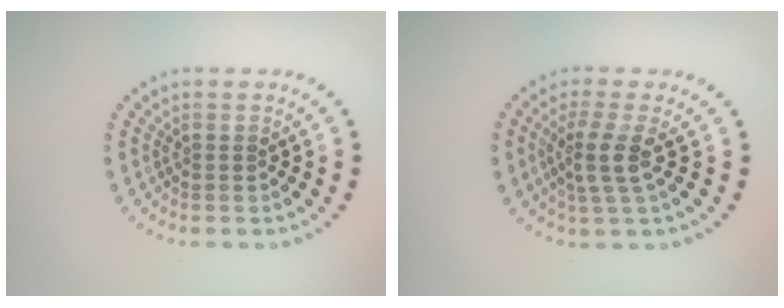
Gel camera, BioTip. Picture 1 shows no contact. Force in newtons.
{"total": 2.9, "press": 2.3, "slide": 1.8}